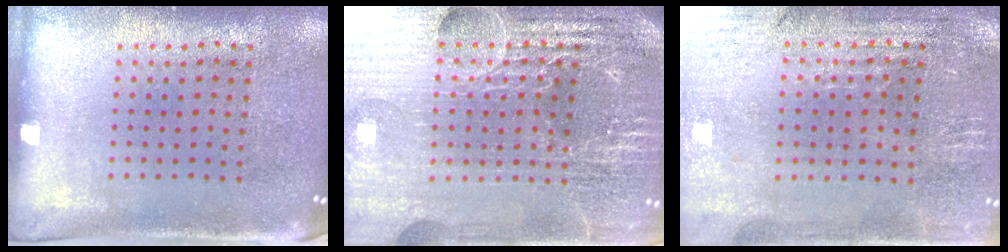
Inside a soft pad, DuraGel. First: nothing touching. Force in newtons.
{"total": 6.3, "press": 5.6, "slide": 3.0}
{"total": 0.9, "press": 0.8, "slide": 0.4}